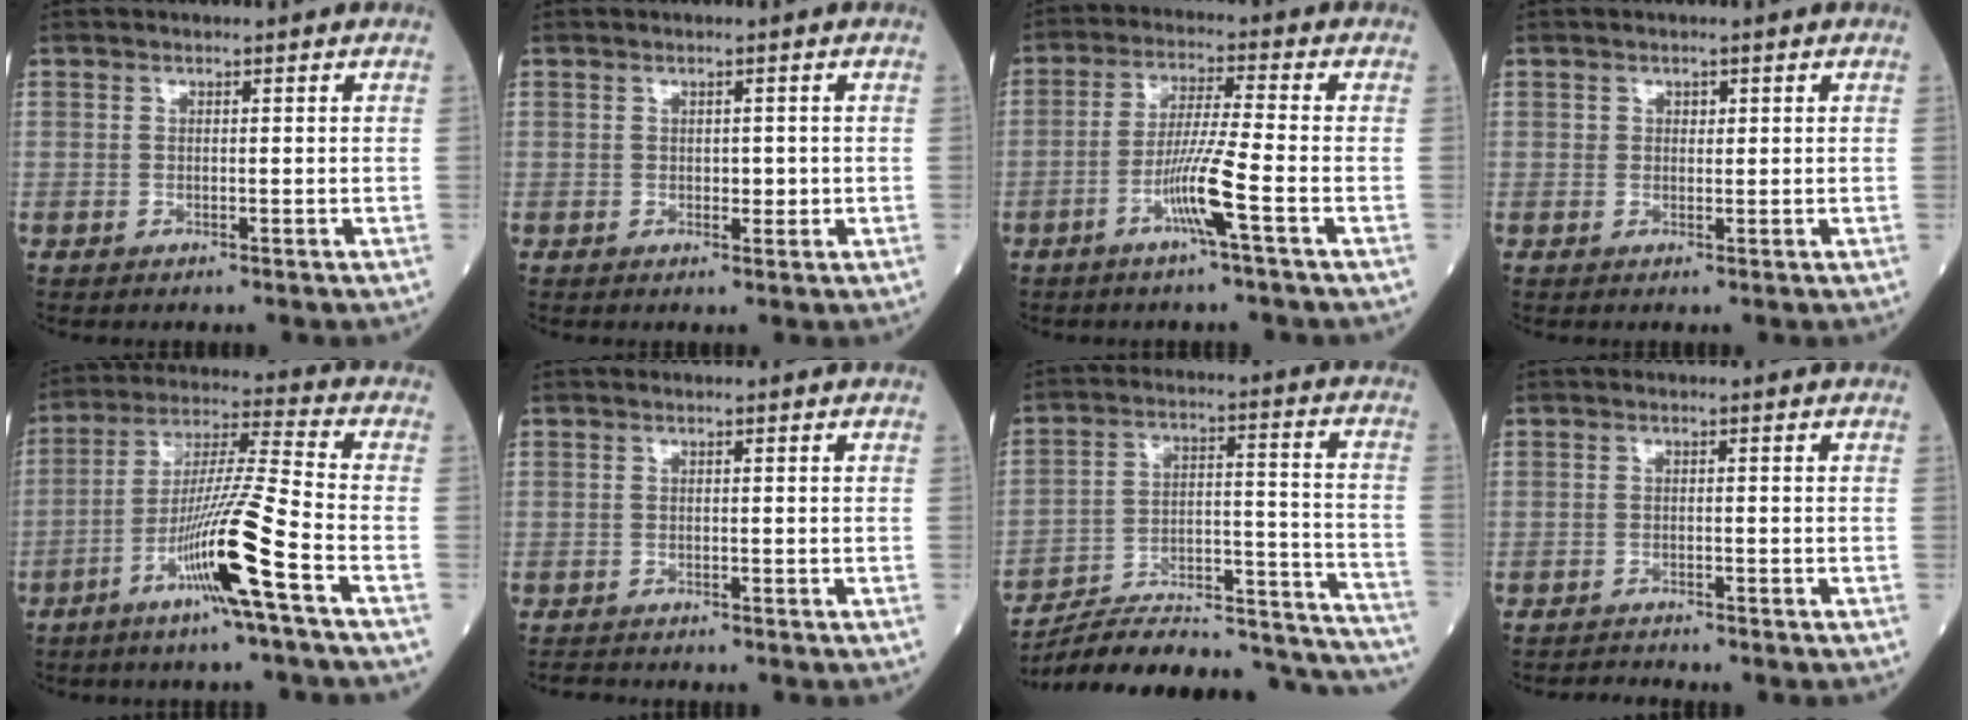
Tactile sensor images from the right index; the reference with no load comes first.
{"total": 1.2, "force": [0.0, 0.8, 0.9], "torque": [-0.008, 0.000, 0.002]}
{"total": 7.4, "force": [-3.2, -1.0, 6.6], "torque": [-0.128, -0.005, -0.065]}
{"total": 1.1, "force": [0.5, 0.9, 0.5], "torque": [-0.004, 0.000, 0.006]}
{"total": 12.8, "force": [-5.9, -1.6, 11.3], "torque": [-0.213, -0.005, -0.113]}
{"total": 1.2, "force": [-1.1, 0.1, -0.1], "torque": [-0.001, -0.005, -0.020]}
{"total": 29.7, "force": [-27.3, 4.3, 10.7], "torque": [-0.099, 0.016, -0.382]}
{"total": 1.8, "force": [-1.7, -0.3, -0.4], "torque": [0.006, -0.009, -0.028]}